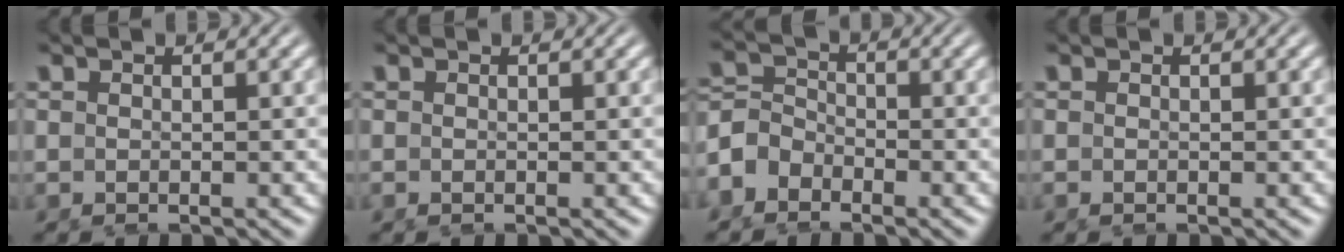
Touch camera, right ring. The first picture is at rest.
{"total": 0.0}
{"total": 4.2, "force": [-1.7, 3.6, 1.6], "torque": [-0.040, -0.017, -0.029]}
{"total": 0.0}